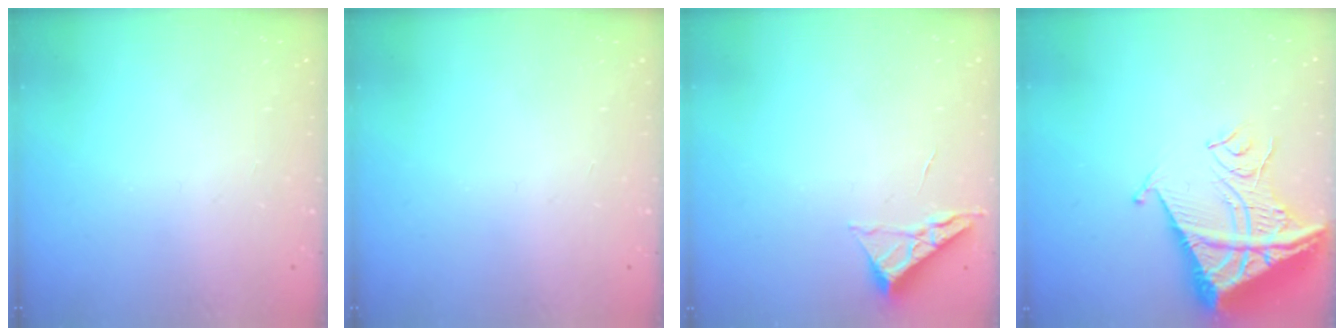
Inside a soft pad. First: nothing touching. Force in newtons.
{"total": 0.0}
{"total": 3.8, "press": 3.8, "slide": 0.5}
{"total": 11.9, "press": 11.8, "slide": 1.2}